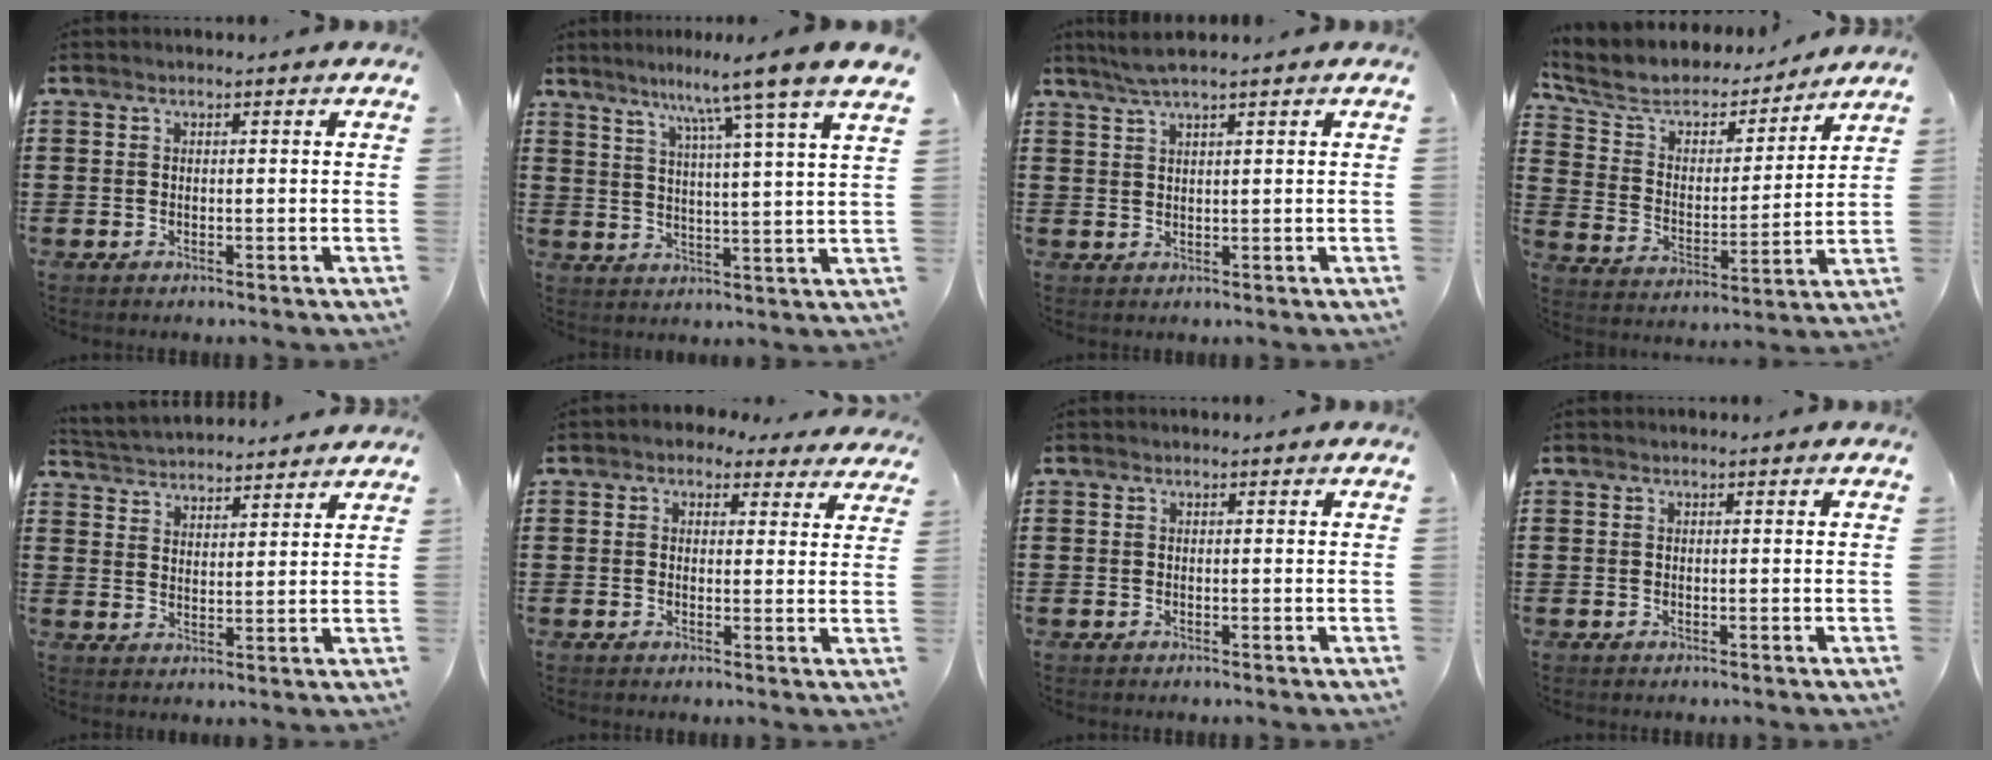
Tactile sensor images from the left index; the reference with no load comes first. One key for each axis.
{"total": 8.2, "fx": 6.5, "fy": -1.5, "fz": 4.9, "tx": -0.101, "ty": -0.038, "tz": 0.099}
{"total": 2.6, "fx": 2.0, "fy": -0.2, "fz": 1.7, "tx": -0.035, "ty": 0.001, "tz": 0.038}
{"total": 6.3, "fx": 5.3, "fy": 2.6, "fz": 2.3, "tx": -0.078, "ty": -0.034, "tz": 0.086}
{"total": 3.5, "fx": 3.5, "fy": 0.4, "fz": -0.2, "tx": -0.012, "ty": -0.017, "tz": 0.060}
{"total": 2.4, "fx": 1.9, "fy": 1.4, "fz": 0.7, "tx": -0.015, "ty": 0.000, "tz": 0.032}
{"total": 0.0}
{"total": 0.0}